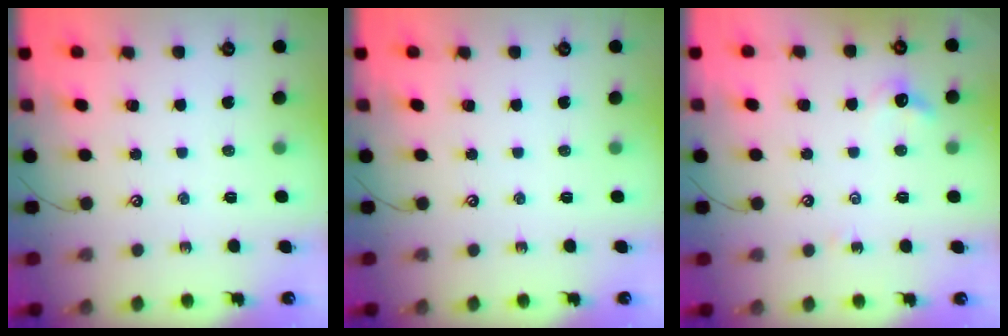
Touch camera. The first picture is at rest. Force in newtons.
{"total": 0.0}
{"total": 4.6, "press": 4.5, "slide": 0.6}